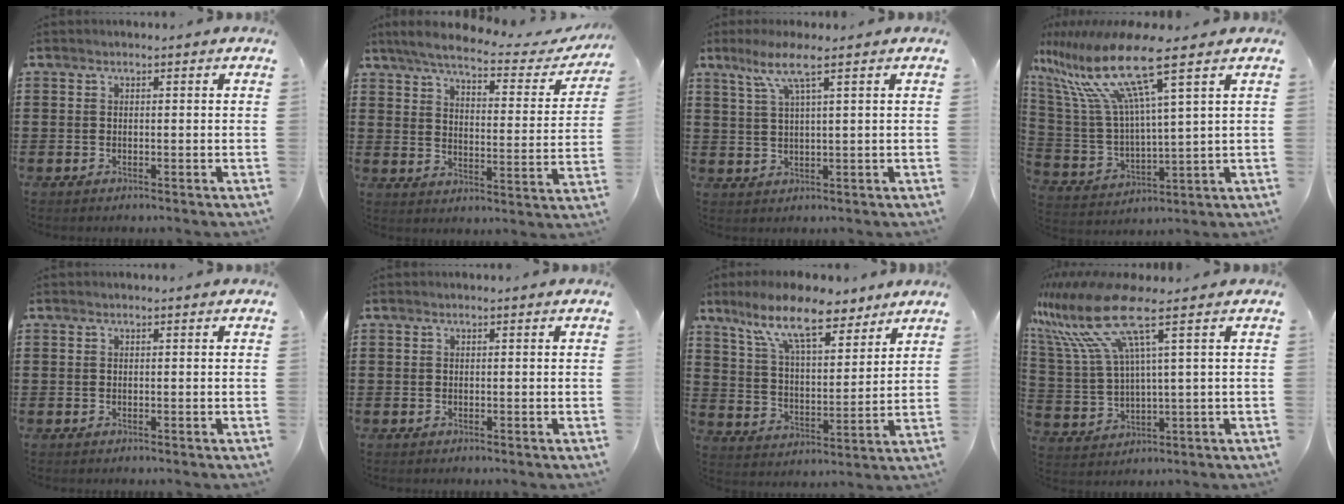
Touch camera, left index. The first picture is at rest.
{"total": 5.5, "force": [4.7, 0.5, 2.8], "torque": [-0.079, -0.025, 0.074]}
{"total": 5.7, "force": [2.9, 0.2, 4.8], "torque": [-0.102, 0.004, 0.050]}
{"total": 14.8, "force": [8.9, 1.8, 11.7], "torque": [-0.278, -0.049, 0.136]}
{"total": 0.0}
{"total": 0.0}
{"total": 12.7, "force": [9.5, 3.7, 7.5], "torque": [-0.155, -0.030, 0.168]}
{"total": 12.6, "force": [6.7, 2.1, 10.5], "torque": [-0.258, -0.032, 0.103]}